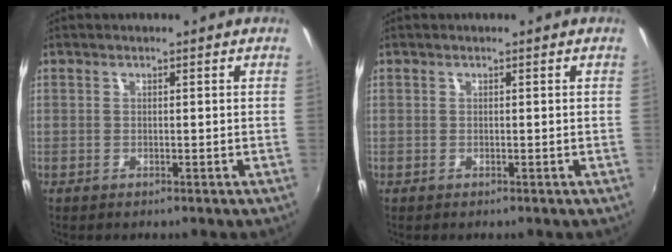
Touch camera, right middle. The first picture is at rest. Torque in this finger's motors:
{"motor_torque": [0.28, -0.24, 0.04, 0.00]}